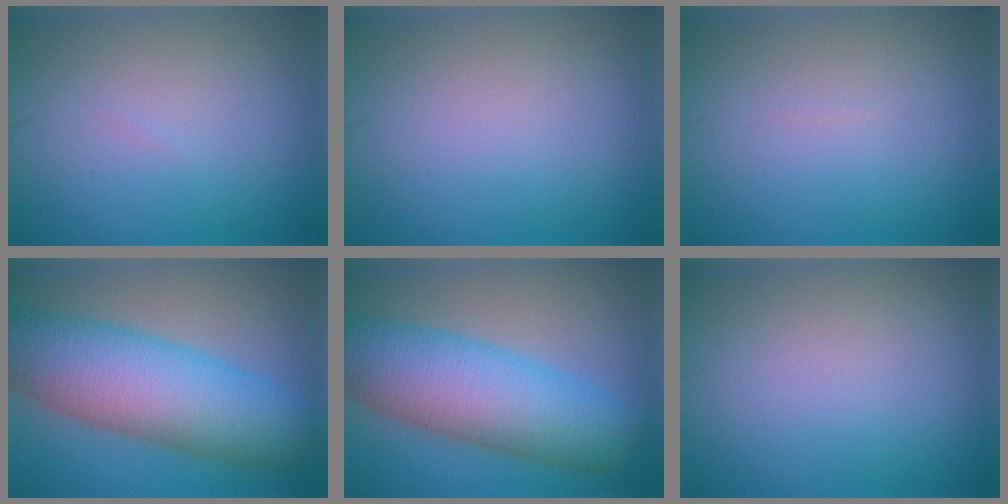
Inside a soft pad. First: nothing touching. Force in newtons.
{"total": 0.0}
{"total": 0.0}
{"total": 11.0, "press": 11.0, "slide": 0.2}
{"total": 9.9, "press": 9.9, "slide": 0.4}
{"total": 0.0}